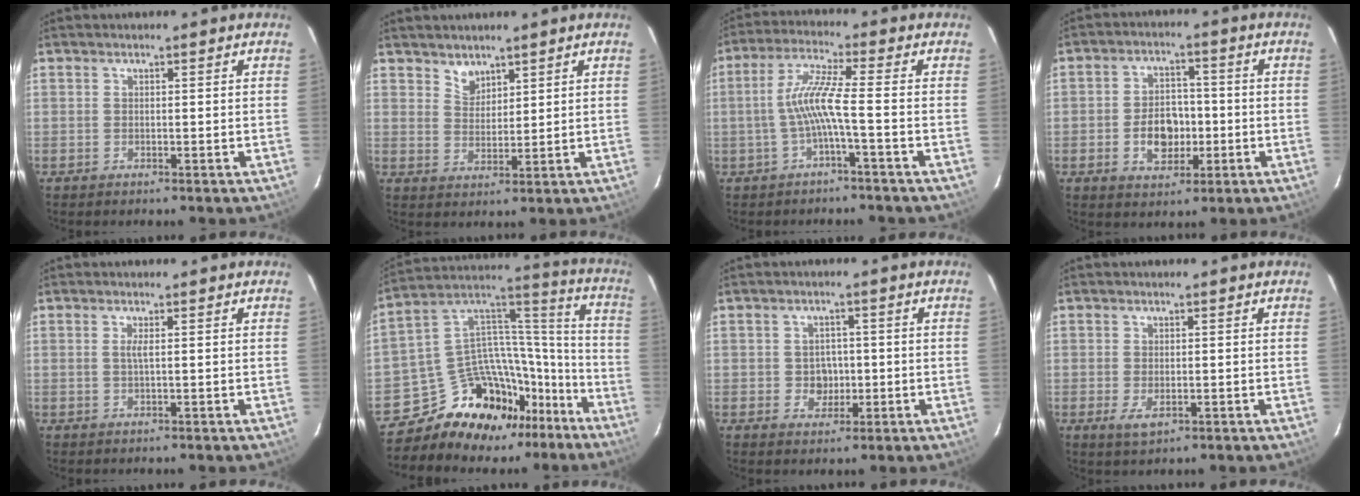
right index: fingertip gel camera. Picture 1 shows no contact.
{"total": 3.5, "force": [2.9, 1.9, 0.6], "torque": [-0.004, 0.005, 0.056]}
{"total": 6.9, "force": [-2.0, -0.7, 6.5], "torque": [-0.149, 0.007, -0.036]}
{"total": 8.0, "force": [-2.0, 5.6, 5.4], "torque": [-0.101, 0.014, -0.023]}
{"total": 1.1, "force": [0.2, -0.3, 1.0], "torque": [-0.020, -0.001, 0.002]}
{"total": 20.3, "force": [-15.8, 11.1, 6.4], "torque": [-0.111, 0.082, -0.241]}
{"total": 3.6, "force": [-0.4, 3.3, 1.2], "torque": [-0.024, 0.009, 0.001]}
{"total": 2.8, "force": [-0.7, 1.5, 2.2], "torque": [-0.041, -0.009, -0.008]}